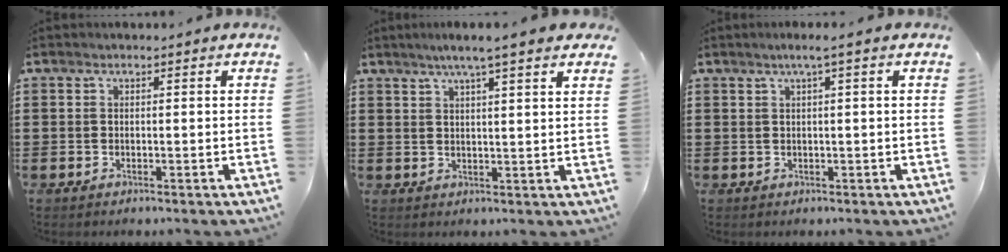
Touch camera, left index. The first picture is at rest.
{"total": 4.8, "force": [3.6, -0.1, 3.1], "torque": [-0.071, 0.000, 0.062]}
{"total": 1.7, "force": [0.5, -0.1, 1.7], "torque": [-0.030, -0.001, 0.007]}